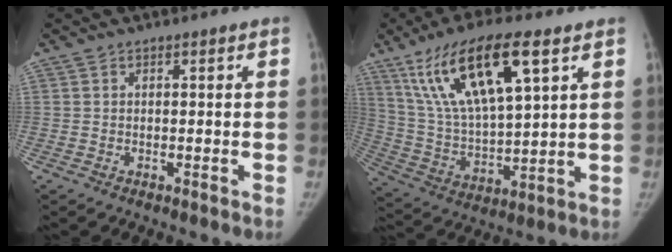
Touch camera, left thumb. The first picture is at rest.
{"total": 19.8, "force": [9.9, 5.9, 16.1], "torque": [-0.292, -0.023, 0.189]}